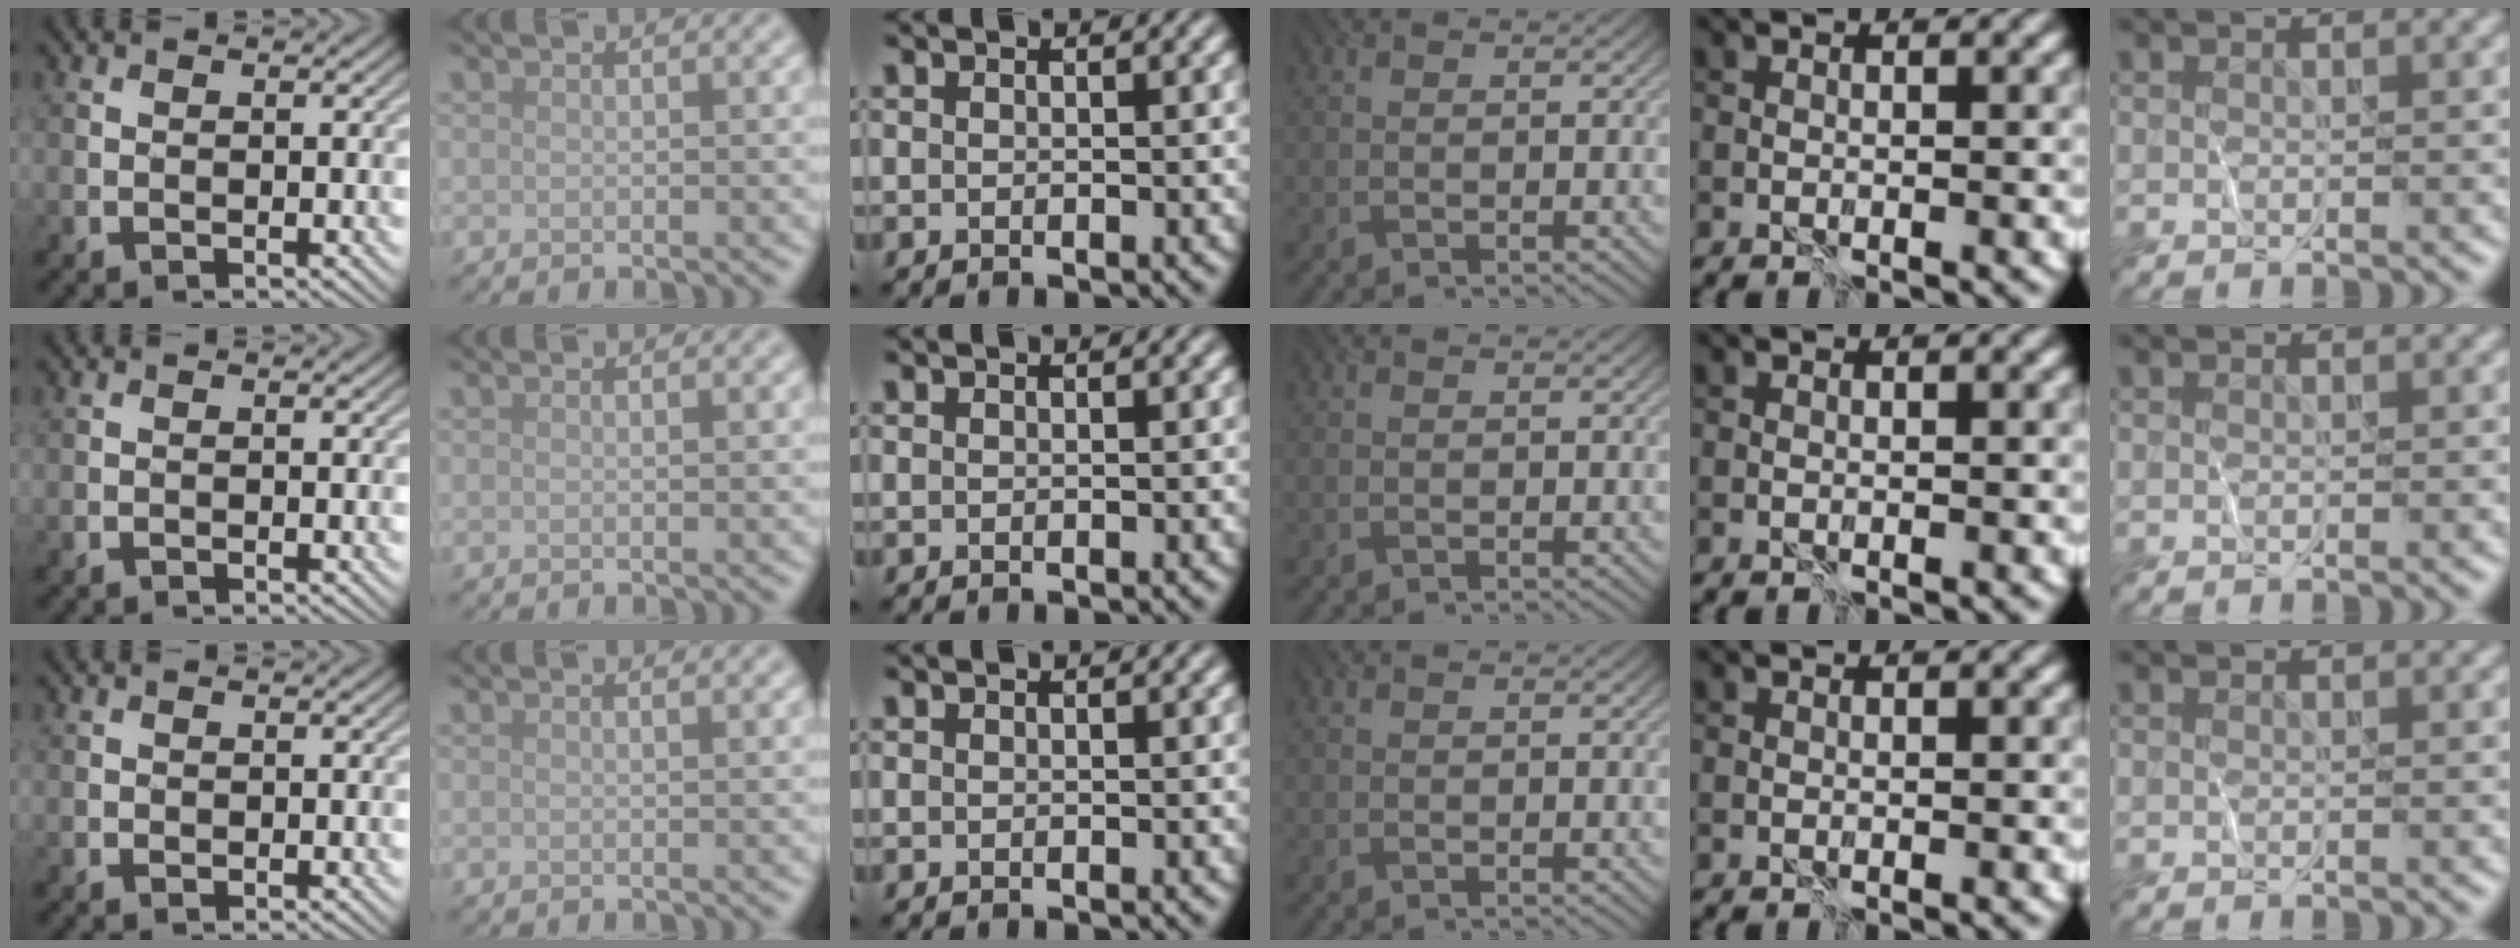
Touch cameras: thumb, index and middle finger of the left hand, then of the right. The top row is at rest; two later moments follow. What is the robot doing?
{"motion": "wrap", "object": "plastic wrap"}